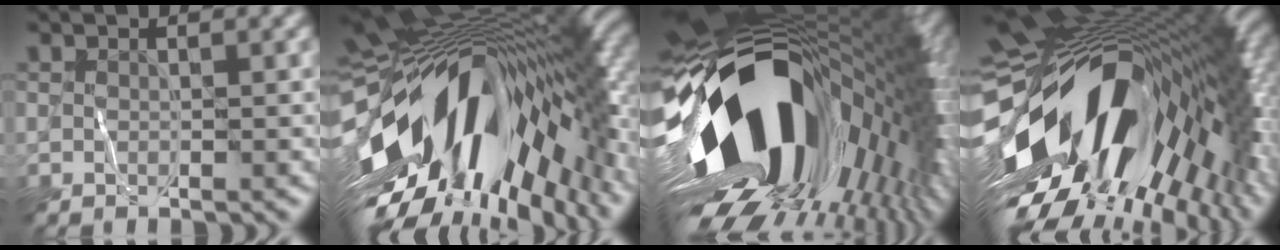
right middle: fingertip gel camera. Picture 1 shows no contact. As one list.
[{"total": 18.8, "force": [-4.3, 9.2, 15.8], "torque": [-0.290, -0.026, -0.070]}, {"total": 20.6, "force": [-2.9, 10.7, 17.4], "torque": [-0.300, -0.054, -0.049]}, {"total": 20.2, "force": [-3.2, 10.2, 17.2], "torque": [-0.312, -0.039, -0.058]}]